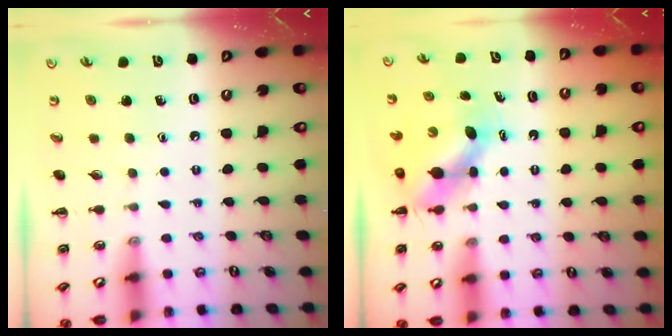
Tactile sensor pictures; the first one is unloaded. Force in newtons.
{"total": 5.9, "press": 5.8, "slide": 0.8}